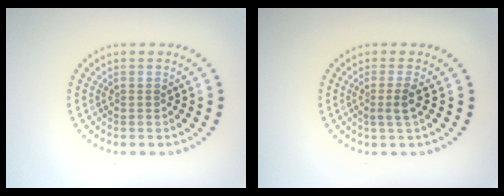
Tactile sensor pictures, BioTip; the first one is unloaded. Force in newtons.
{"total": 1.7, "press": 1.3, "slide": 1.1}